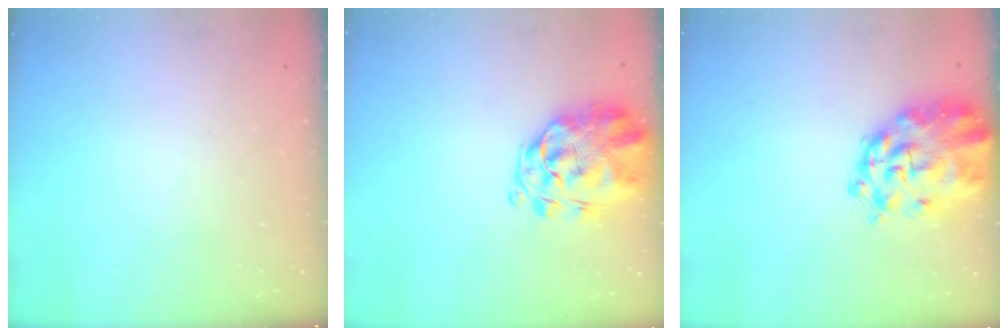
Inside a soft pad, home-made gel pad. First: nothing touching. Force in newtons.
{"total": 3.8, "press": 3.6, "slide": 1.2}
{"total": 8.3, "press": 7.8, "slide": 2.7}